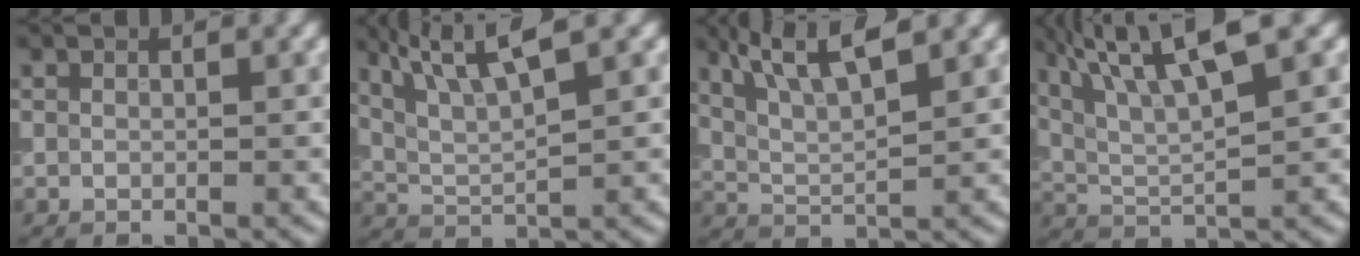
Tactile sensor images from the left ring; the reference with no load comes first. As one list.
[{"total": 5.5, "force": [3.1, 1.1, 4.4], "torque": [-0.087, 0.010, 0.063]}, {"total": 5.2, "force": [3.0, 1.2, 4.0], "torque": [-0.078, 0.010, 0.059]}, {"total": 8.2, "force": [4.1, 1.9, 6.8], "torque": [-0.119, 0.017, 0.079]}]